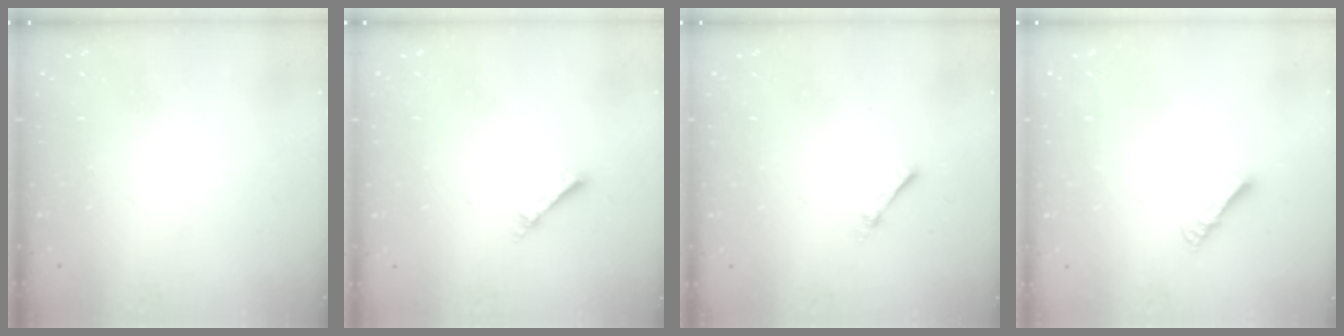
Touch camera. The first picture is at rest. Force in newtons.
{"total": 2.5, "press": 2.5, "slide": 0.1}
{"total": 1.9, "press": 1.9, "slide": 0.3}
{"total": 4.7, "press": 4.7, "slide": 0.0}